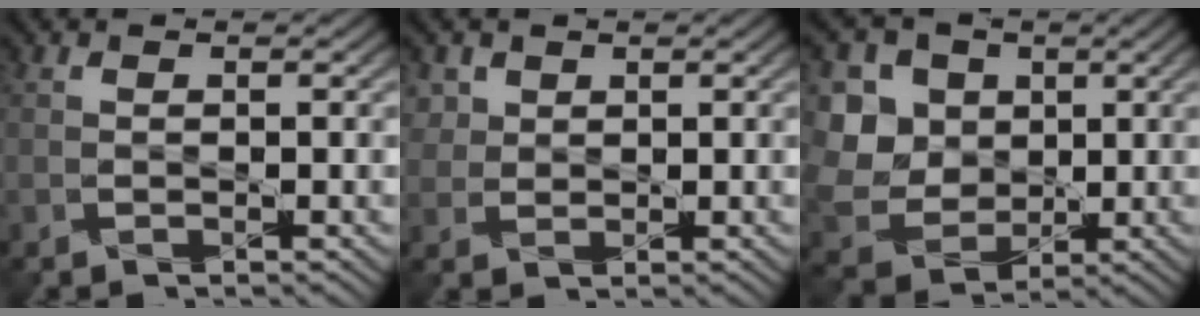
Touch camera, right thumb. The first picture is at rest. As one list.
[{"total": 2.0, "force": [1.3, 1.5, 0.0], "torque": [-0.007, -0.004, 0.031]}, {"total": 9.0, "force": [2.3, 7.9, 3.5], "torque": [-0.126, 0.010, 0.044]}]